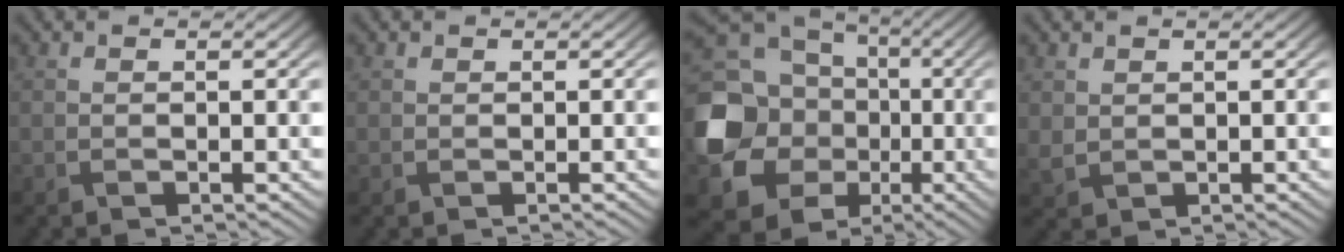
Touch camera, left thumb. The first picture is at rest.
{"total": 0.8, "force": [0.3, 0.7, -0.1], "torque": [0.005, -0.001, 0.004]}
{"total": 16.5, "force": [-2.3, 14.4, 7.7], "torque": [-0.214, -0.032, -0.046]}
{"total": 2.0, "force": [1.1, 1.5, 0.6], "torque": [-0.020, -0.003, 0.025]}